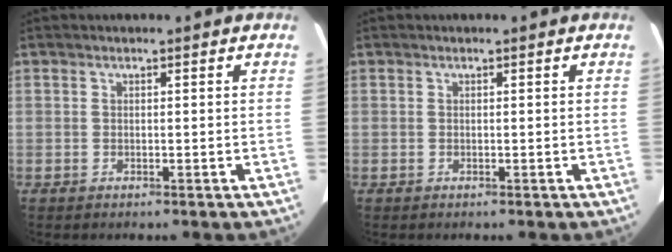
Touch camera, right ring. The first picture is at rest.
{"total": 0.0}